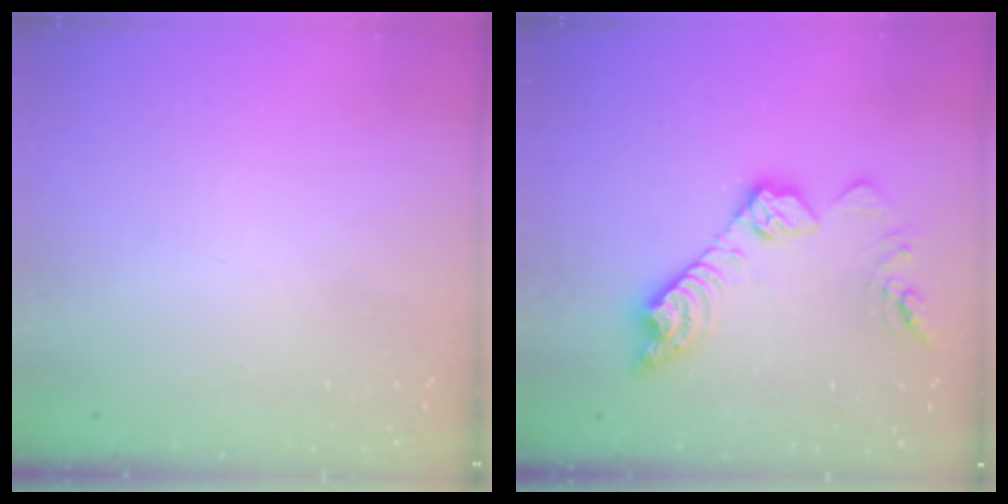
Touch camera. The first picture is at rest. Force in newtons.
{"total": 15.1, "press": 15.1, "slide": 0.8}